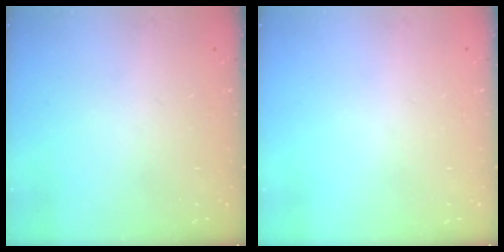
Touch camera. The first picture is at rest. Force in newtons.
{"total": 0.0}